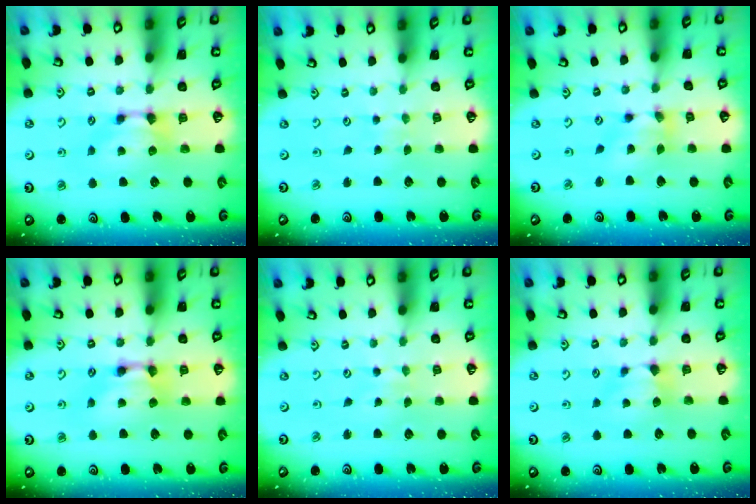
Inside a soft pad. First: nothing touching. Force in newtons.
{"total": 4.7, "press": 4.7, "slide": 0.2}
{"total": 2.4, "press": 1.6, "slide": 1.7}
{"total": 2.1, "press": 2.1, "slide": 0.1}
{"total": 4.5, "press": 4.4, "slide": 0.3}
{"total": 0.9, "press": 0.8, "slide": 0.5}